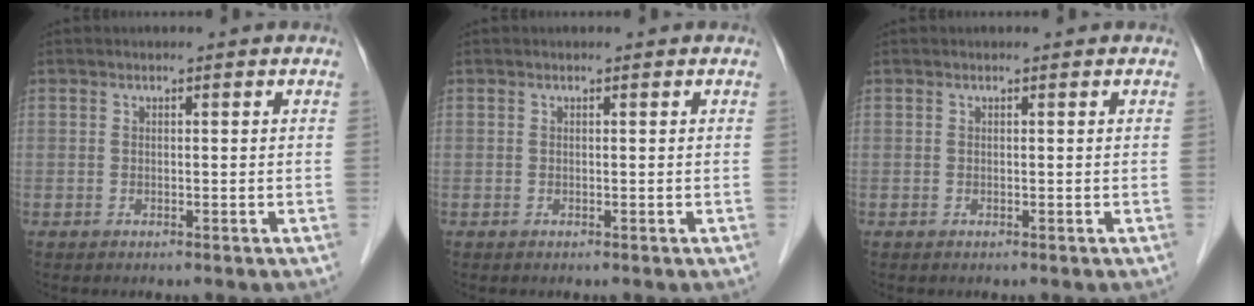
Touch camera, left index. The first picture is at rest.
{"total": 0.0}
{"total": 0.0}